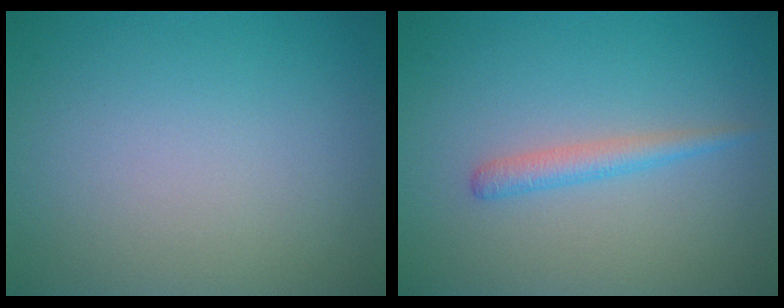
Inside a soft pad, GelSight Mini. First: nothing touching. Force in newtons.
{"total": 1.7, "press": 1.7, "slide": 0.1}